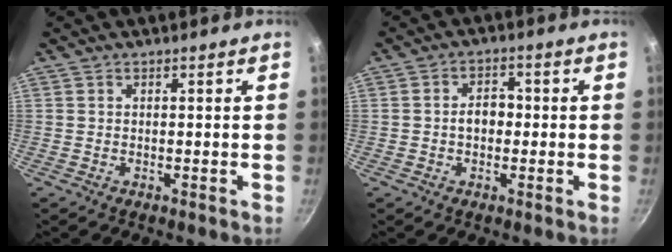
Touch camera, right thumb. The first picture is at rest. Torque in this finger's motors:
{"motor_torque": [-0.34, 0.19, 0.49, -0.41, -0.01]}